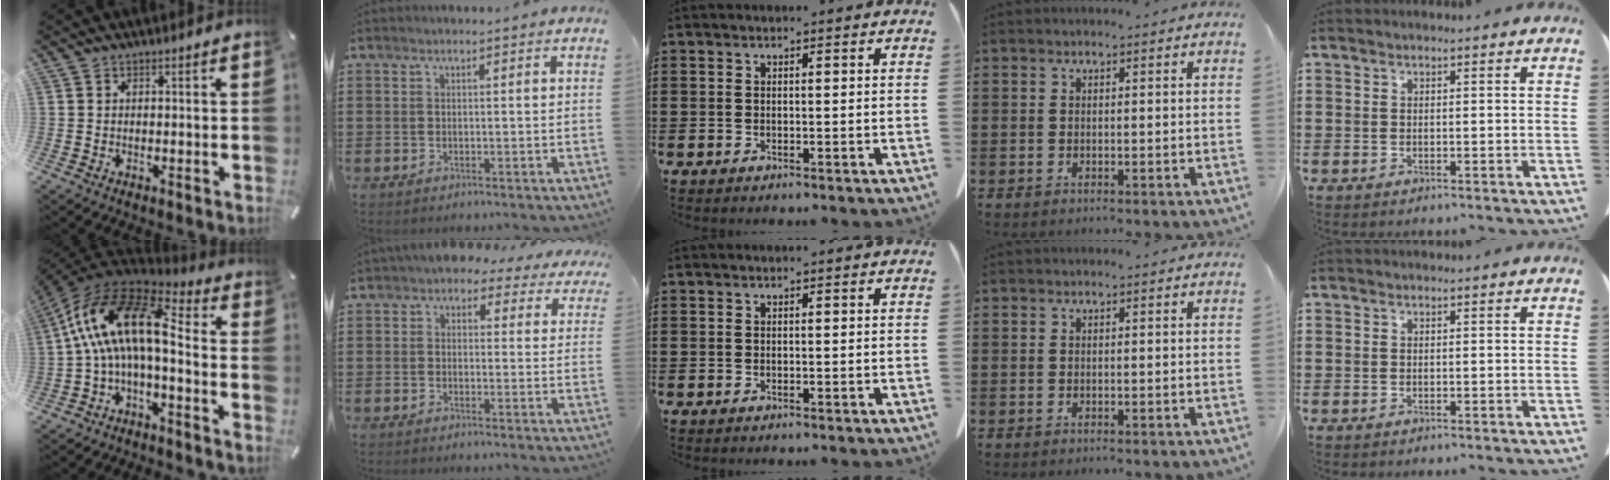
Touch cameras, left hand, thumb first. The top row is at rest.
{"thumb": {"total": 16.6, "force": [0.6, 7.5, 14.8], "torque": [-0.306, -0.004, 0.004]}, "index": {"total": 3.4, "force": [2.5, 1.9, 1.3], "torque": [-0.030, -0.002, 0.043]}}